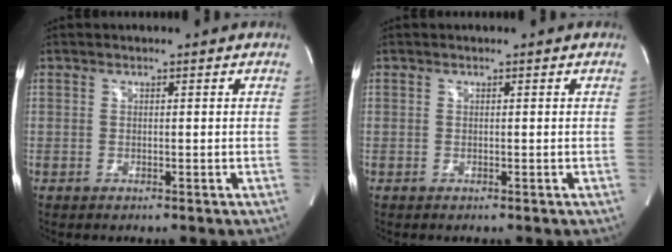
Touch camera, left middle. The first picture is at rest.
{"total": 0.0}